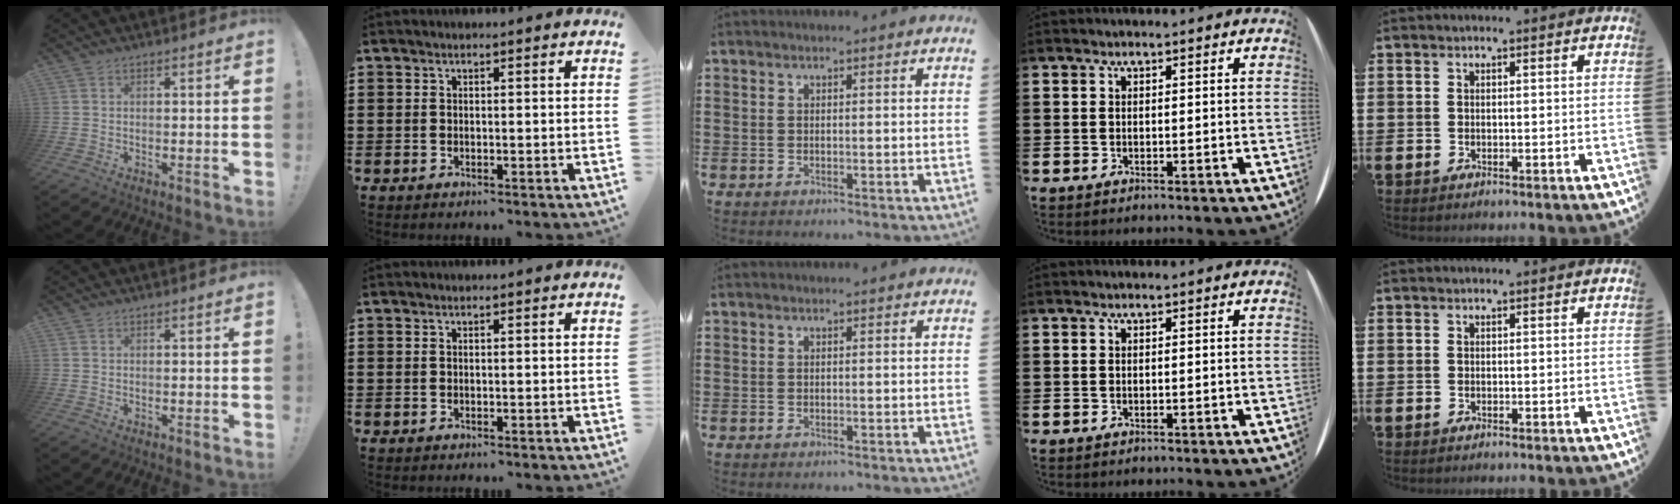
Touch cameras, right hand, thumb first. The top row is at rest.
{}